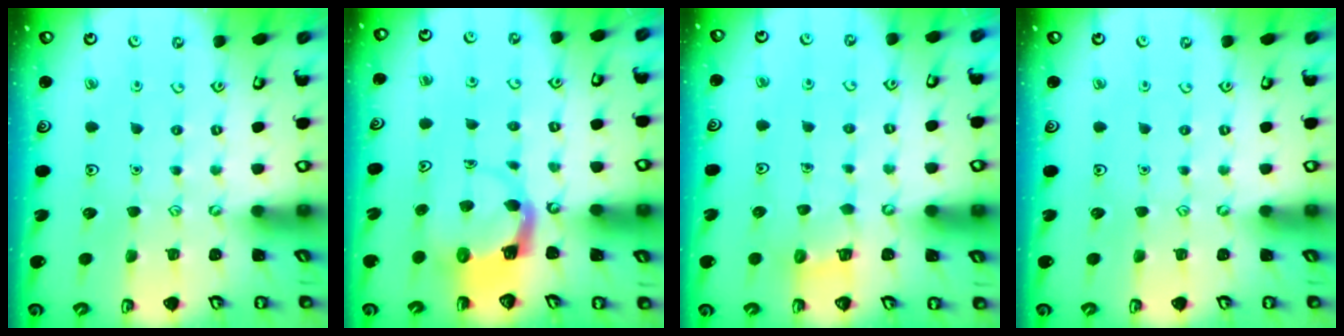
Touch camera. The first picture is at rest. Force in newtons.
{"total": 3.9, "press": 3.9, "slide": 0.2}
{"total": 5.1, "press": 5.1, "slide": 0.3}
{"total": 0.0}